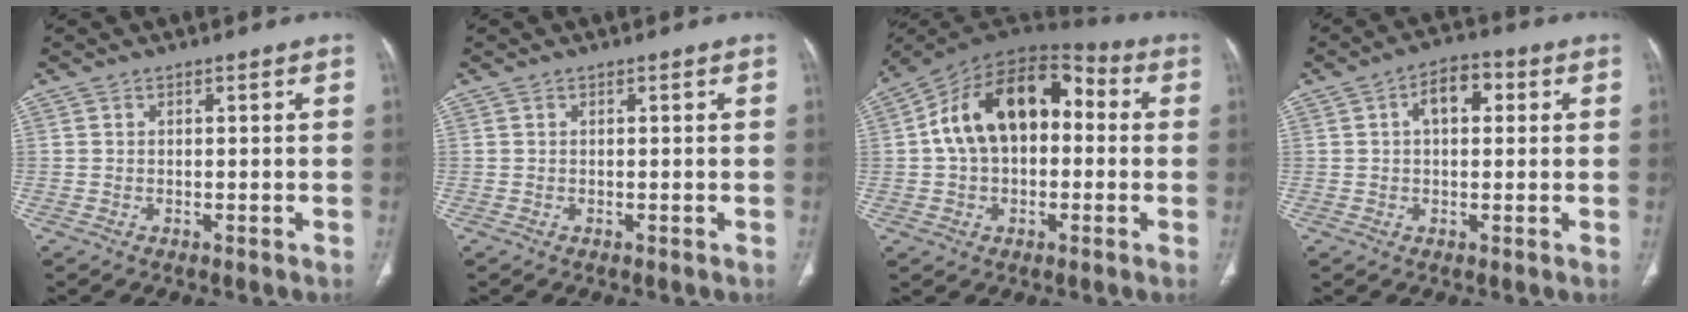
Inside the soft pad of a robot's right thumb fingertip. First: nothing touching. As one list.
[{"total": 0.0}, {"total": 18.0, "force": [1.5, 11.6, 13.7], "torque": [-0.205, 0.048, 0.016]}, {"total": 6.7, "force": [1.7, 3.9, 5.3], "torque": [-0.072, 0.016, 0.020]}]